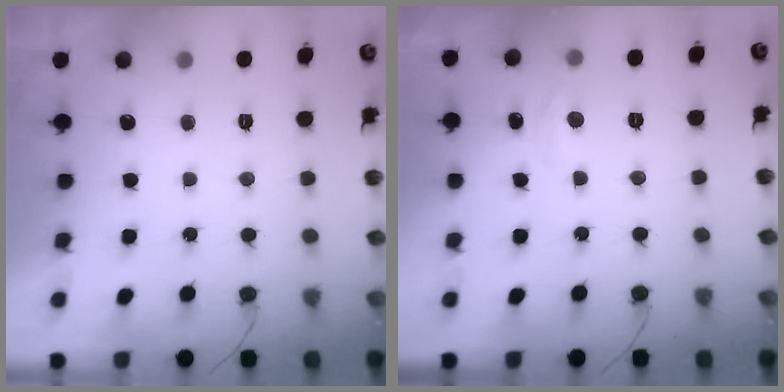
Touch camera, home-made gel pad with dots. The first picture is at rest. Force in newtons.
{"total": 3.6, "press": 3.6, "slide": 0.5}